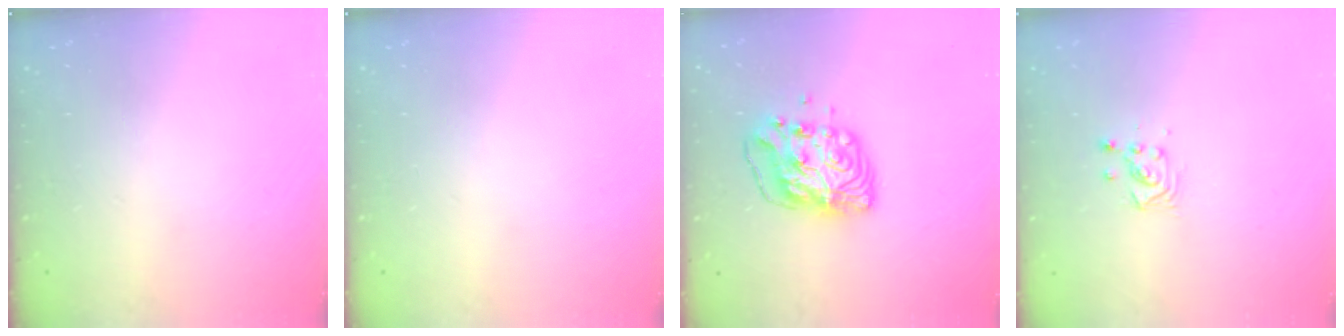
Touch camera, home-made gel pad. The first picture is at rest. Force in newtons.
{"total": 0.0}
{"total": 10.5, "press": 10.4, "slide": 1.7}
{"total": 3.8, "press": 3.8, "slide": 0.5}